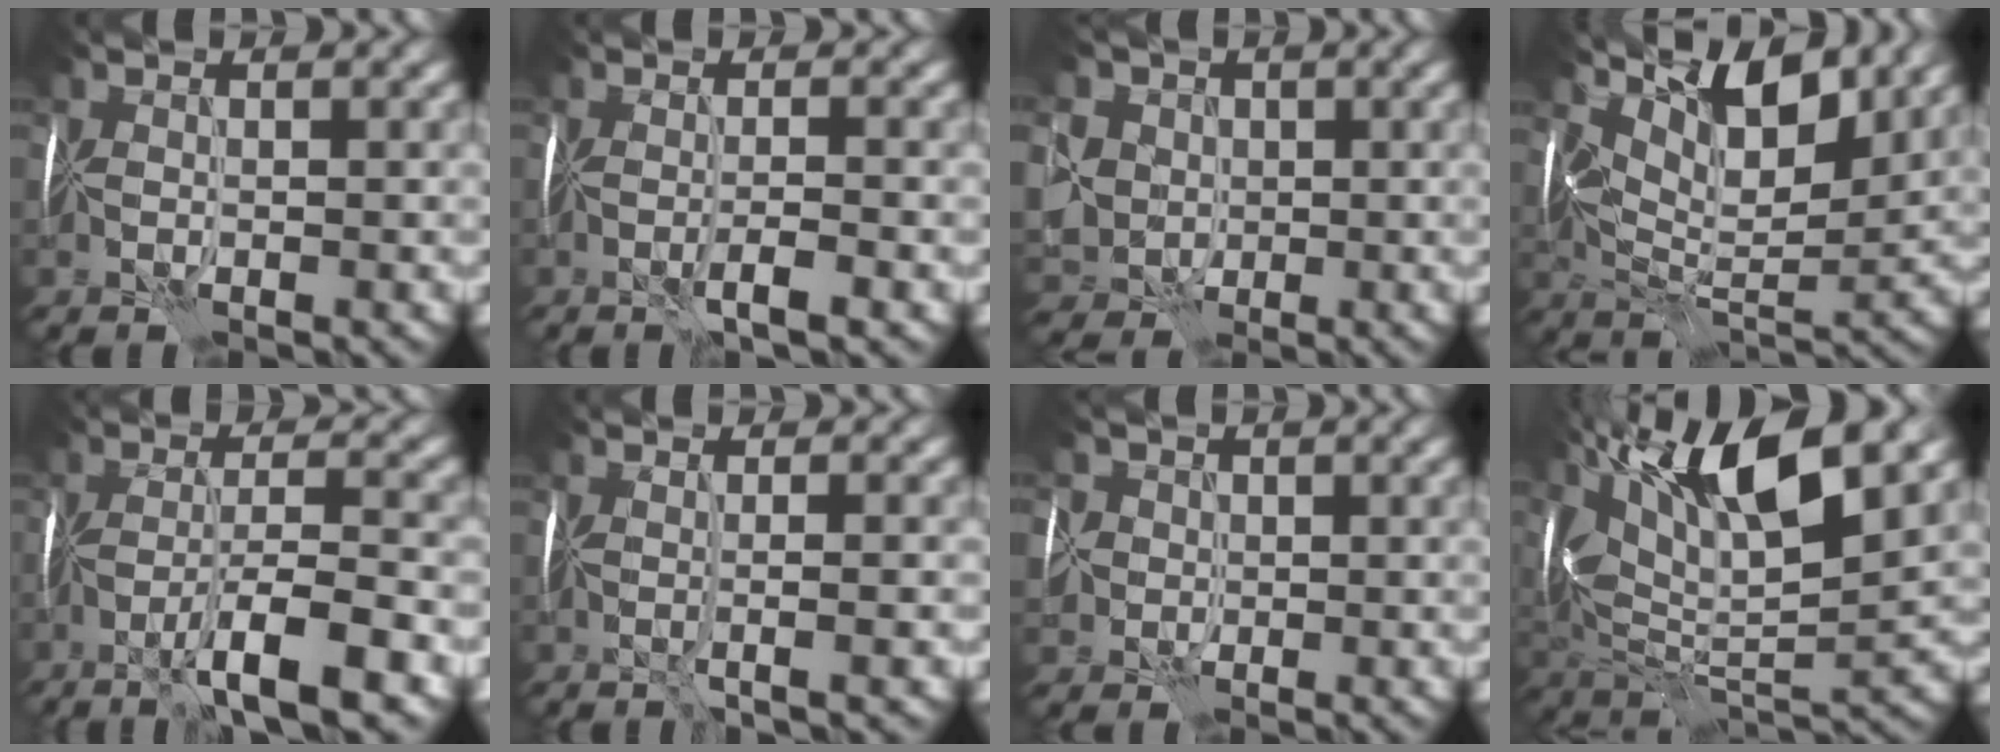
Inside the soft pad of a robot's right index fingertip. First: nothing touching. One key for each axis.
{"total": 2.2, "fx": -0.6, "fy": 0.4, "fz": 2.1, "tx": -0.032, "ty": 0.009, "tz": -0.015}
{"total": 7.2, "fx": 1.1, "fy": 6.5, "fz": 2.9, "tx": -0.066, "ty": 0.020, "tz": -0.008}
{"total": 8.6, "fx": 5.0, "fy": 3.5, "fz": 6.1, "tx": -0.109, "ty": 0.007, "tz": 0.089}
{"total": 7.4, "fx": -3.5, "fy": 1.4, "fz": 6.3, "tx": -0.105, "ty": 0.013, "tz": -0.063}
{"total": 2.5, "fx": -0.2, "fy": 0.6, "fz": 2.4, "tx": -0.027, "ty": 0.001, "tz": -0.003}
{"total": 4.1, "fx": -1.1, "fy": 3.9, "fz": 0.7, "tx": 0.006, "ty": 0.008, "tz": -0.039}
{"total": 12.9, "fx": 6.9, "fy": 4.1, "fz": 10.1, "tx": -0.178, "ty": 0.018, "tz": 0.124}